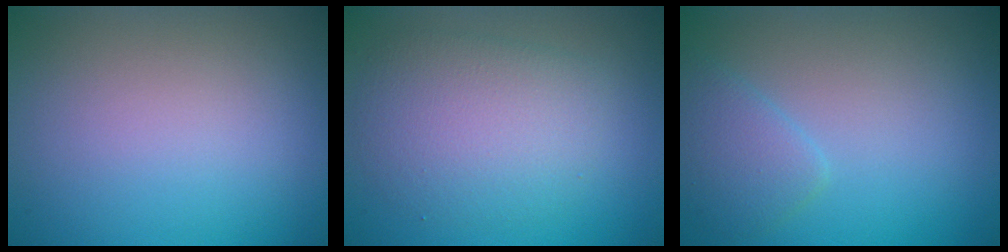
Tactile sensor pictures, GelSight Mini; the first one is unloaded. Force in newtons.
{"total": 5.0, "press": 5.0, "slide": 0.1}
{"total": 2.5, "press": 2.5, "slide": 0.1}